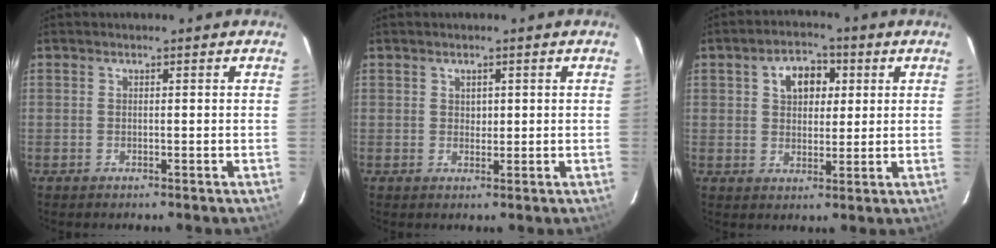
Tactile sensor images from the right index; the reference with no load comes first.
{"total": 1.4, "force": [0.5, 1.3, 0.4], "torque": [-0.003, 0.005, 0.010]}
{"total": 7.2, "force": [2.4, 4.9, 4.7], "torque": [-0.076, 0.027, 0.043]}